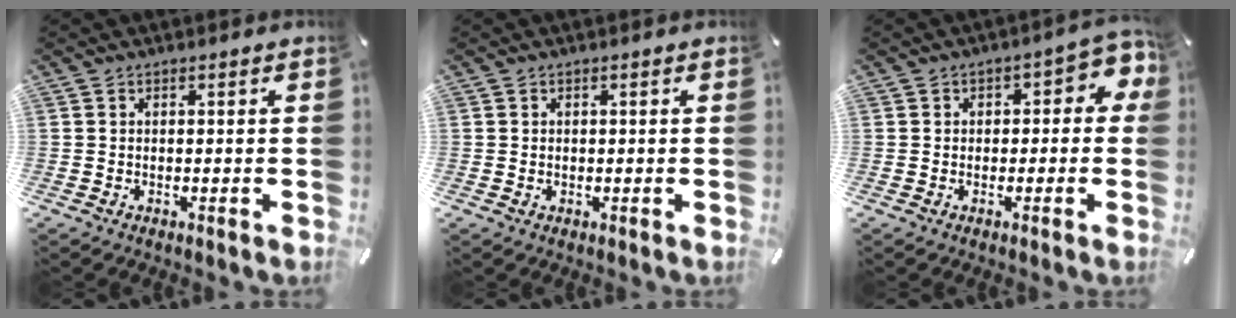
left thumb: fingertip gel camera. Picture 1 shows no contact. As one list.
[{"total": 0.6, "force": [0.2, 0.5, 0.2], "torque": [-0.004, 0.002, 0.003]}, {"total": 5.6, "force": [0.5, 4.0, 3.9], "torque": [-0.045, 0.005, 0.003]}]